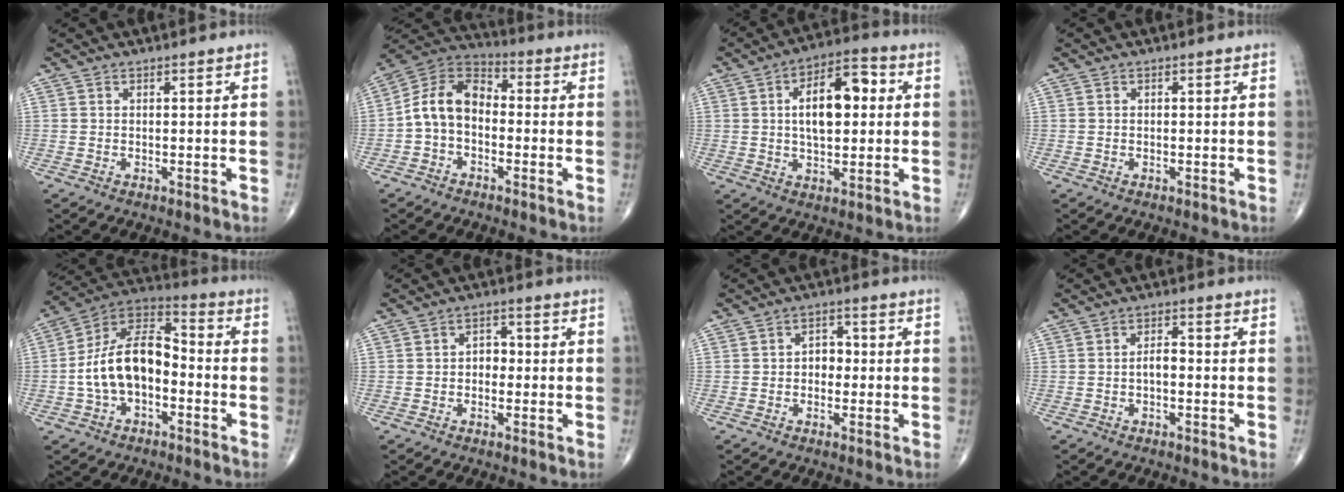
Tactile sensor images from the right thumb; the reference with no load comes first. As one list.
[{"total": 10.3, "force": [-1.6, 7.2, 7.2], "torque": [-0.116, 0.037, -0.046]}, {"total": 13.0, "force": [2.0, 6.6, 11.0], "torque": [-0.152, 0.018, 0.026]}, {"total": 0.0}, {"total": 15.0, "force": [-2.7, 8.8, 11.8], "torque": [-0.203, 0.049, -0.058]}, {"total": 3.1, "force": [-0.4, 2.4, 2.0], "torque": [-0.010, 0.015, -0.014]}, {"total": 3.7, "force": [-0.3, 2.8, 2.4], "torque": [-0.014, 0.016, -0.013]}, {"total": 2.6, "force": [-0.6, 1.3, 2.1], "torque": [-0.029, 0.014, -0.014]}]